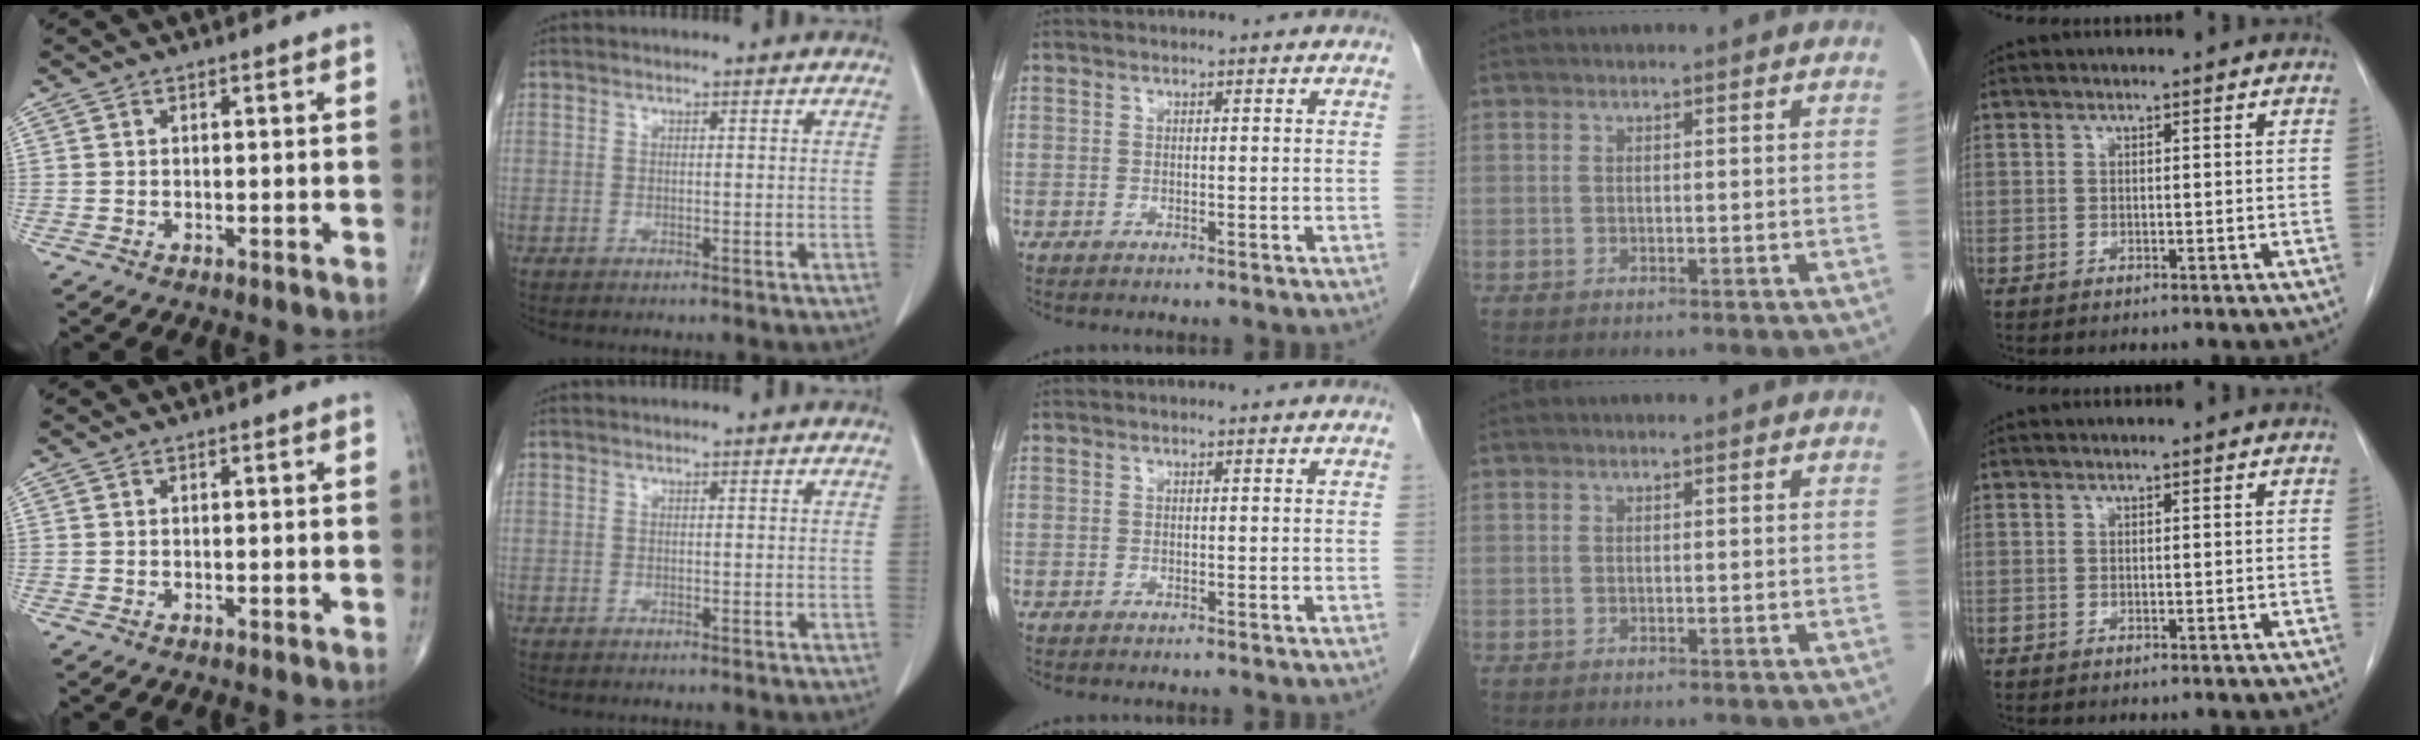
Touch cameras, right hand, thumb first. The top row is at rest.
{}